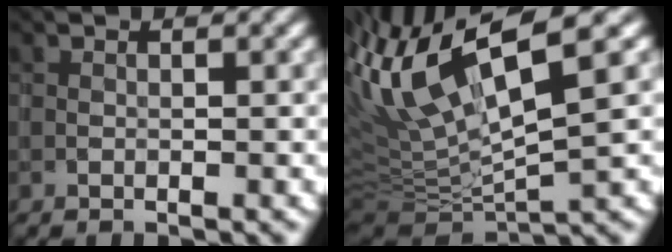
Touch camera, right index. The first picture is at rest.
{"total": 11.9, "force": [5.0, 3.1, 10.4], "torque": [-0.209, 0.017, 0.091]}